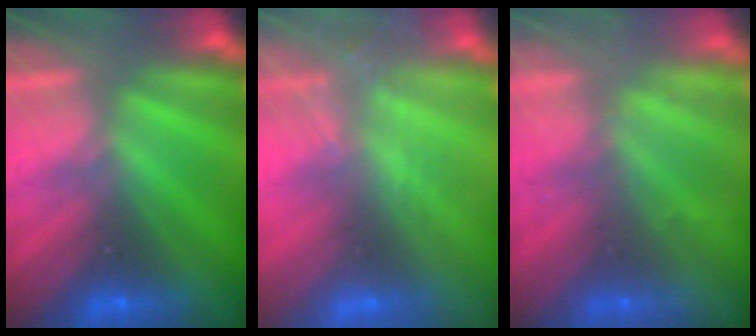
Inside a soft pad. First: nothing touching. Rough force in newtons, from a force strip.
{"total": 2.2}
{"total": 2.3}